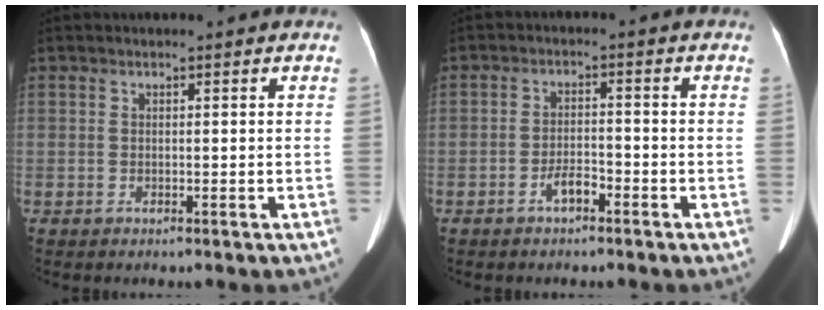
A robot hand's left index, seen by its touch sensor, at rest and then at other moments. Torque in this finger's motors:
{"motor_torque": [0.09, 0.01, 0.03, 0.00]}